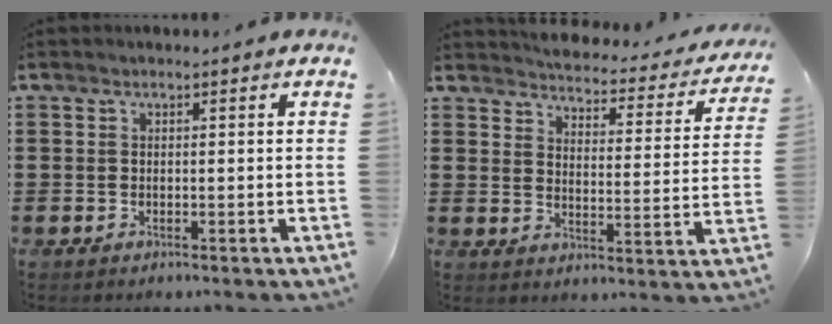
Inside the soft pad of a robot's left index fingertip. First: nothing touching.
{"total": 3.2, "force": [3.2, 0.1, 0.4], "torque": [-0.030, -0.030, 0.047]}